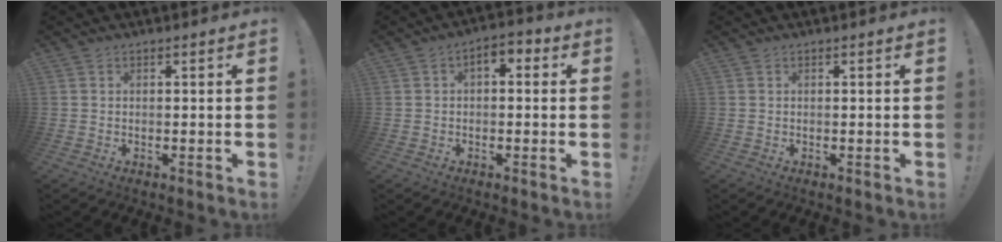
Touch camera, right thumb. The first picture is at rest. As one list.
[{"total": 3.5, "force": [-0.3, 2.3, 2.6], "torque": [-0.035, 0.008, -0.009]}, {"total": 0.0}]